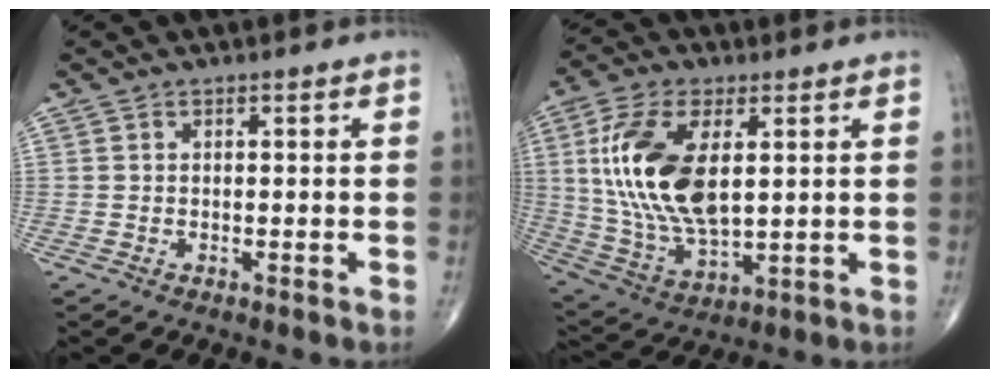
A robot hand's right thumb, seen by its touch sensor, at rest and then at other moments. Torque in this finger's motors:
{"motor_torque": [1.61, 2.78, 1.33, -0.05, 0.60]}